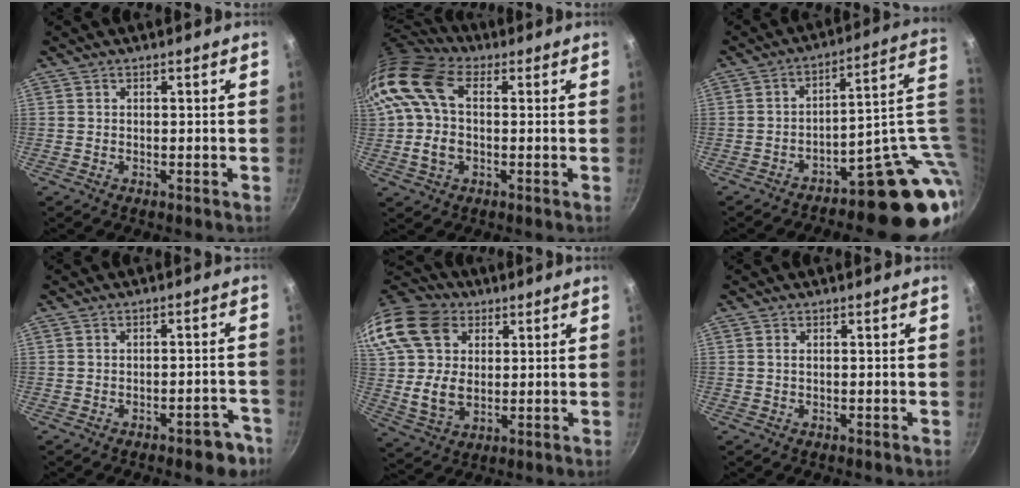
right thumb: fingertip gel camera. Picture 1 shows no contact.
{"total": 12.9, "force": [1.8, 8.4, 9.7], "torque": [-0.176, 0.012, 0.019]}
{"total": 15.9, "force": [-2.8, 6.9, 14.0], "torque": [-0.107, 0.030, -0.037]}
{"total": 5.5, "force": [-3.5, 2.4, 3.5], "torque": [-0.019, 0.038, -0.028]}
{"total": 20.4, "force": [5.8, 15.1, 12.3], "torque": [-0.241, 0.006, 0.107]}
{"total": 0.6, "force": [0.1, 0.3, 0.6], "torque": [-0.011, 0.001, 0.002]}